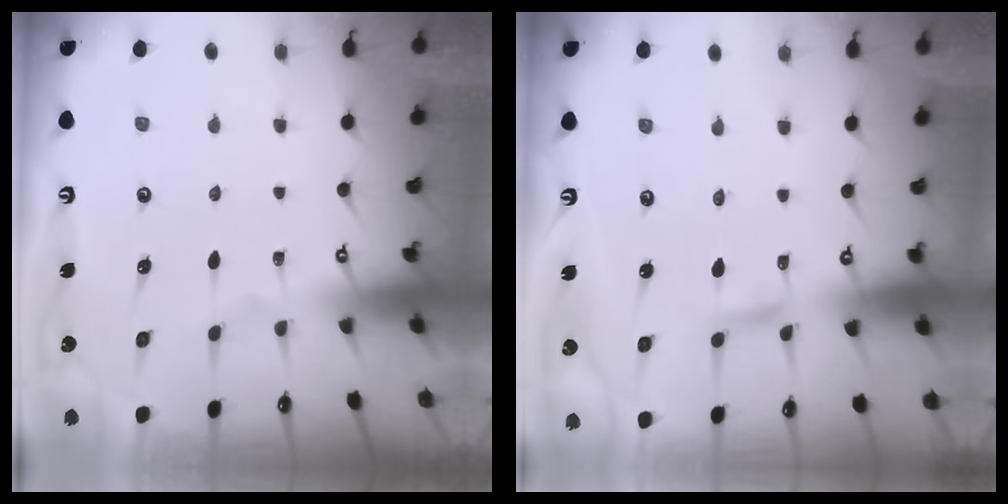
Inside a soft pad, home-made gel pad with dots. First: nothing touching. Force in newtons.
{"total": 2.0, "press": 2.0, "slide": 0.1}